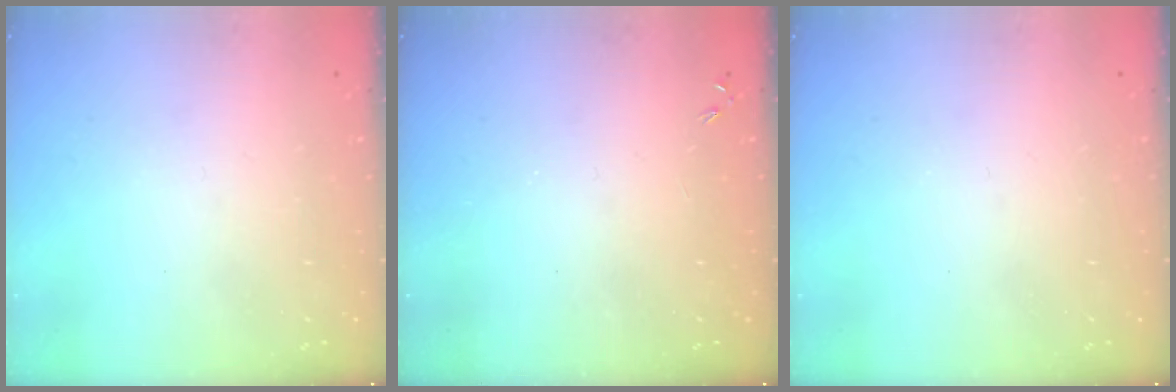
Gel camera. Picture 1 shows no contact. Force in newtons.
{"total": 0.0}
{"total": 0.0}